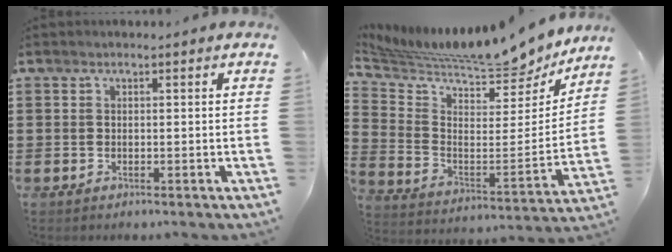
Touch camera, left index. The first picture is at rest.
{"total": 8.3, "force": [7.9, 0.2, 2.6], "torque": [-0.076, -0.079, 0.126]}